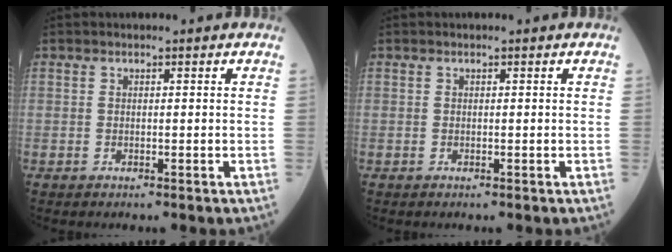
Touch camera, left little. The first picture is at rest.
{"total": 0.0}